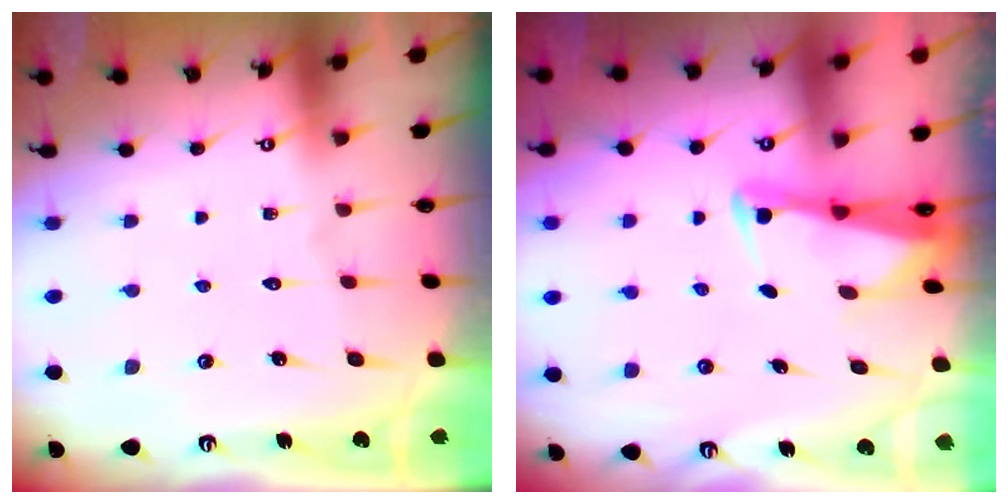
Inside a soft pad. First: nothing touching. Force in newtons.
{"total": 2.4, "press": 2.4, "slide": 0.5}